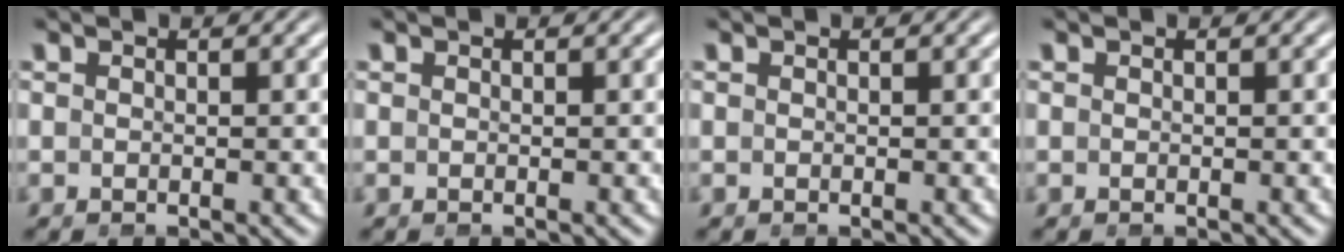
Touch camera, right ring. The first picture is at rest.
{"total": 0.0}
{"total": 0.0}
{"total": 0.0}